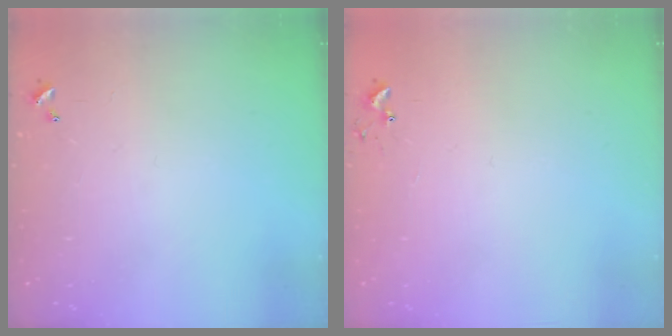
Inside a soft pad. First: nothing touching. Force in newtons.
{"total": 5.5, "press": 5.4, "slide": 0.4}